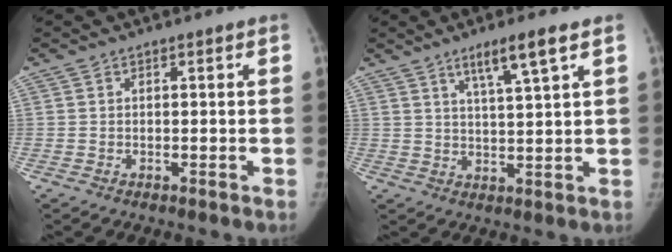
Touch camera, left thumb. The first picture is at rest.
{"total": 6.6, "force": [3.9, 0.2, 5.3], "torque": [-0.099, -0.022, 0.071]}